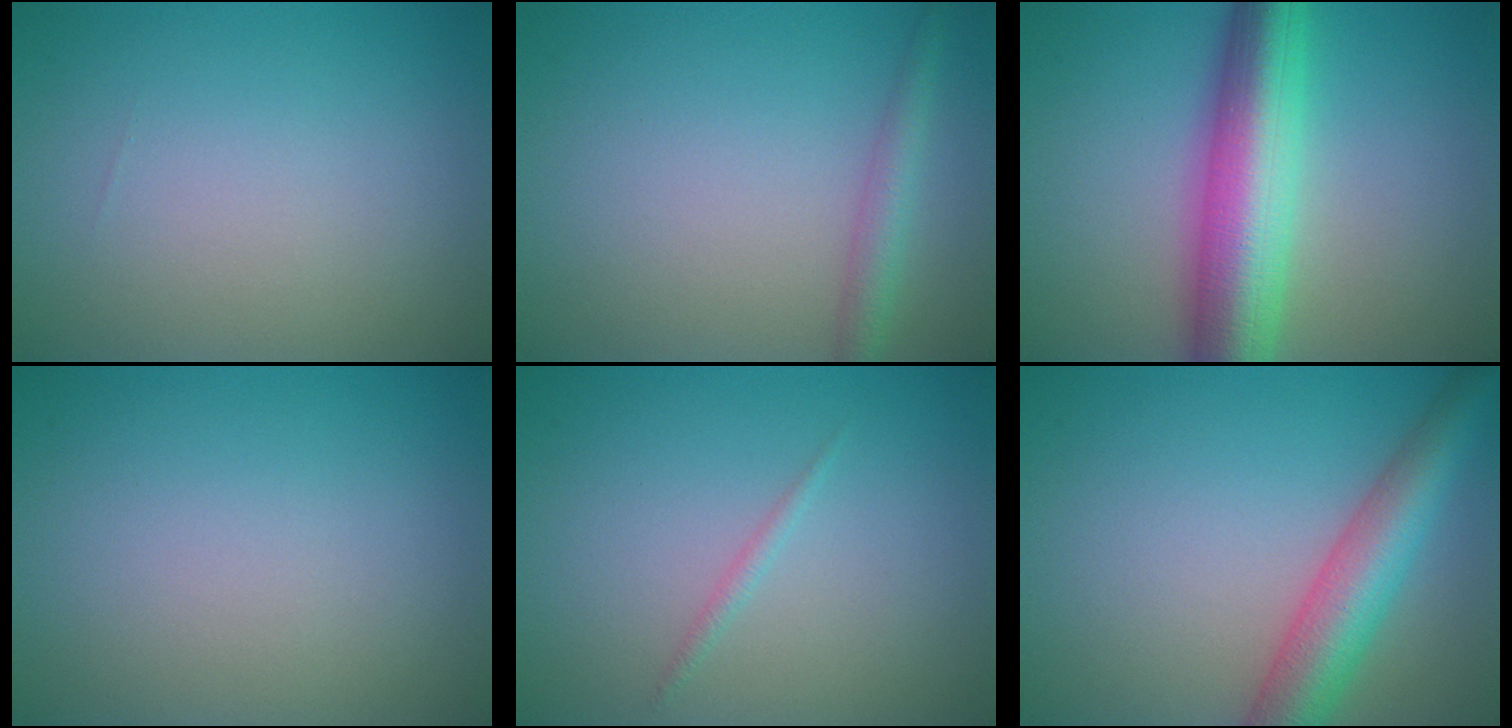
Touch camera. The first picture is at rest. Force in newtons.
{"total": 2.3, "press": 2.3, "slide": 0.1}
{"total": 9.5, "press": 9.5, "slide": 0.2}
{"total": 0.0}
{"total": 0.7, "press": 0.7, "slide": 0.1}
{"total": 6.2, "press": 6.2, "slide": 0.2}